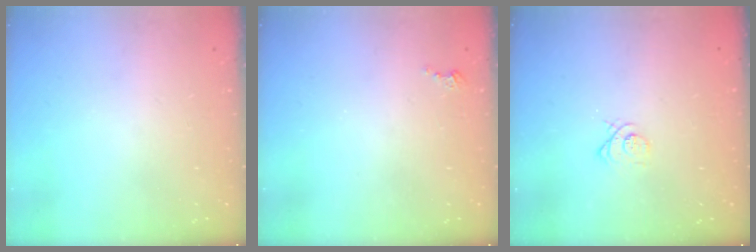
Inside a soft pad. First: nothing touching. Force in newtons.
{"total": 2.3, "press": 2.3, "slide": 0.3}
{"total": 3.8, "press": 3.8, "slide": 0.0}